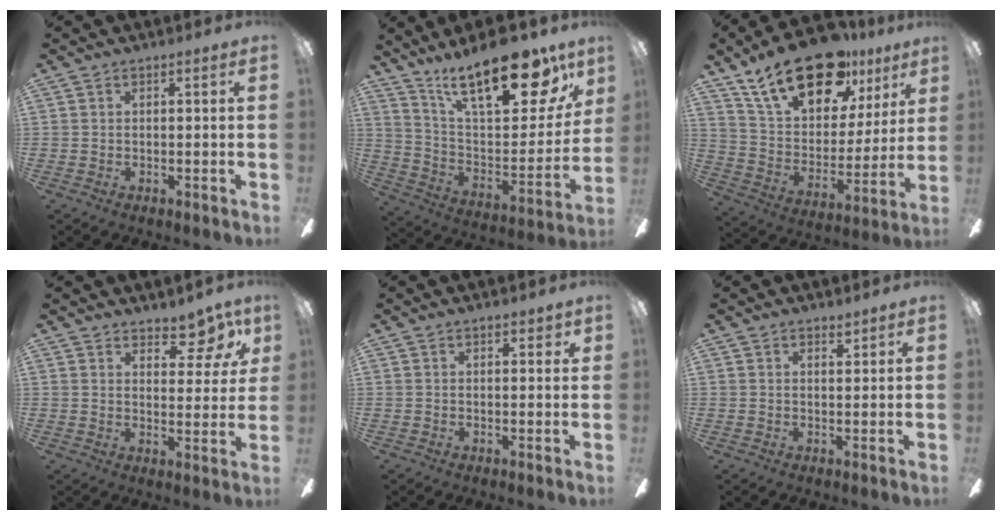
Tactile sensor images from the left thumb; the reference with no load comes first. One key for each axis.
{"total": 25.2, "fx": 17.0, "fy": 8.9, "fz": 16.4, "tx": -0.250, "ty": -0.103, "tz": 0.284}
{"total": 23.8, "fx": 15.8, "fy": 11.6, "fz": 13.4, "tx": -0.219, "ty": -0.091, "tz": 0.277}
{"total": 8.8, "fx": 6.8, "fy": 3.7, "fz": 4.2, "tx": -0.046, "ty": -0.043, "tz": 0.119}
{"total": 1.8, "fx": 1.3, "fy": 0.7, "fz": 1.1, "tx": -0.014, "ty": -0.002, "tz": 0.021}
{"total": 1.9, "fx": 1.8, "fy": 0.6, "fz": 0.5, "tx": 0.004, "ty": -0.009, "tz": 0.029}